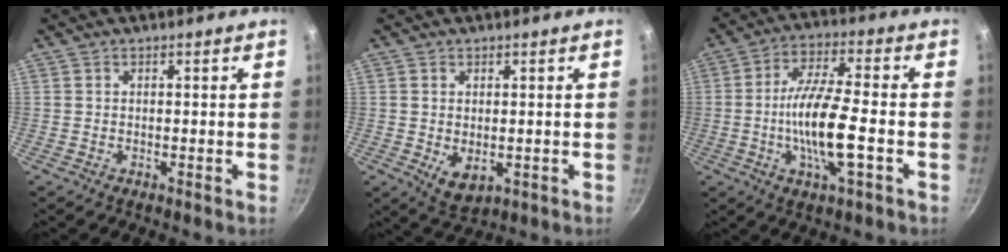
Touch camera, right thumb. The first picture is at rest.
{"total": 5.0, "force": [-0.4, 3.1, 3.9], "torque": [-0.062, -0.018, 0.004]}
{"total": 13.0, "force": [-2.9, 3.2, 12.2], "torque": [-0.229, 0.017, -0.060]}